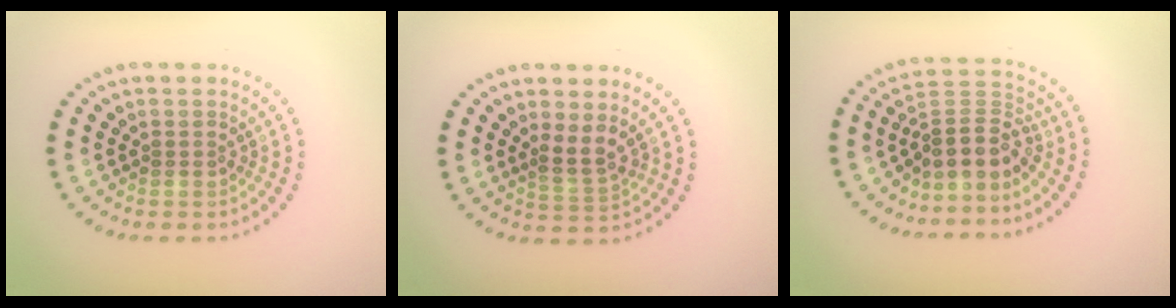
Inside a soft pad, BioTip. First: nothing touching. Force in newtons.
{"total": 2.2, "press": 1.7, "slide": 1.4}
{"total": 3.9, "press": 3.0, "slide": 2.5}